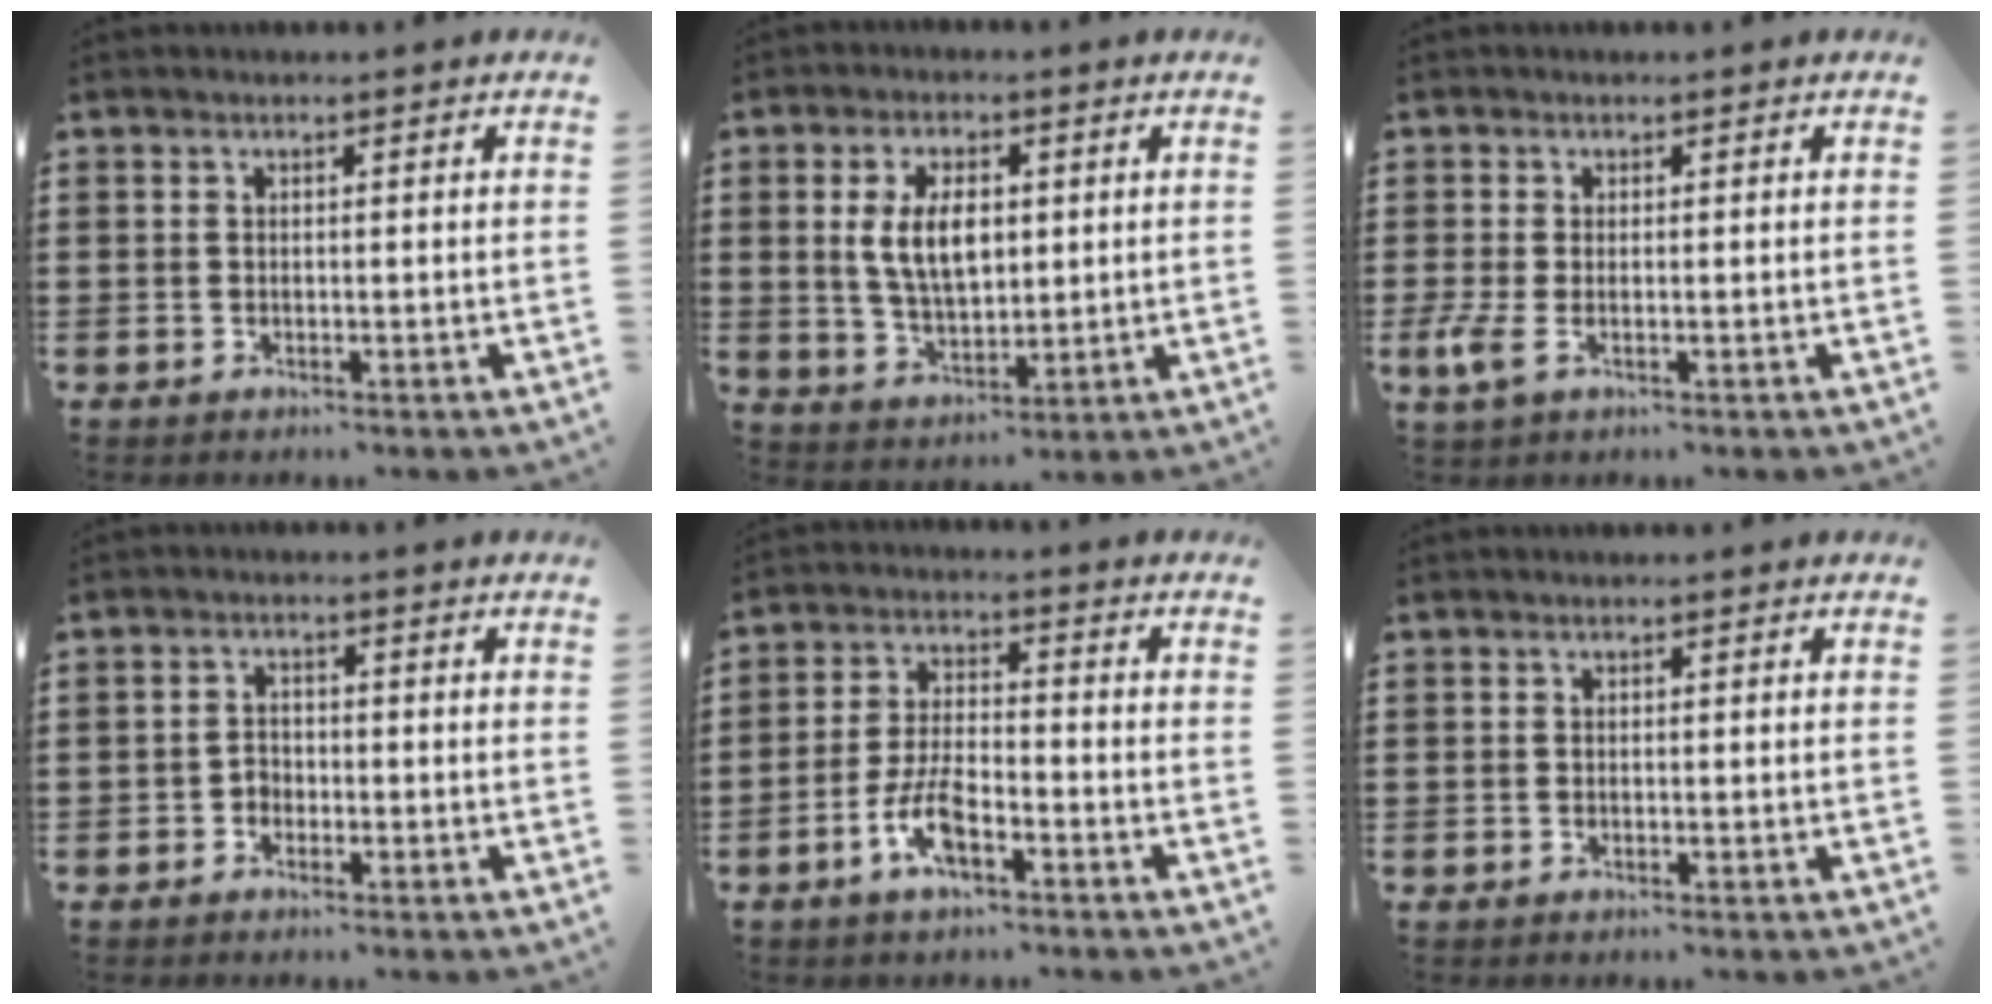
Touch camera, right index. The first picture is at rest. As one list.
[{"total": 7.7, "force": [1.3, 4.2, 6.3], "torque": [-0.128, 0.010, 0.018]}, {"total": 2.8, "force": [-0.8, 1.1, 2.4], "torque": [-0.064, -0.009, -0.019]}, {"total": 1.7, "force": [-1.1, 1.2, 0.5], "torque": [-0.016, 0.003, -0.025]}, {"total": 7.0, "force": [-3.6, 2.6, 5.4], "torque": [-0.128, -0.004, -0.071]}, {"total": 0.0}]